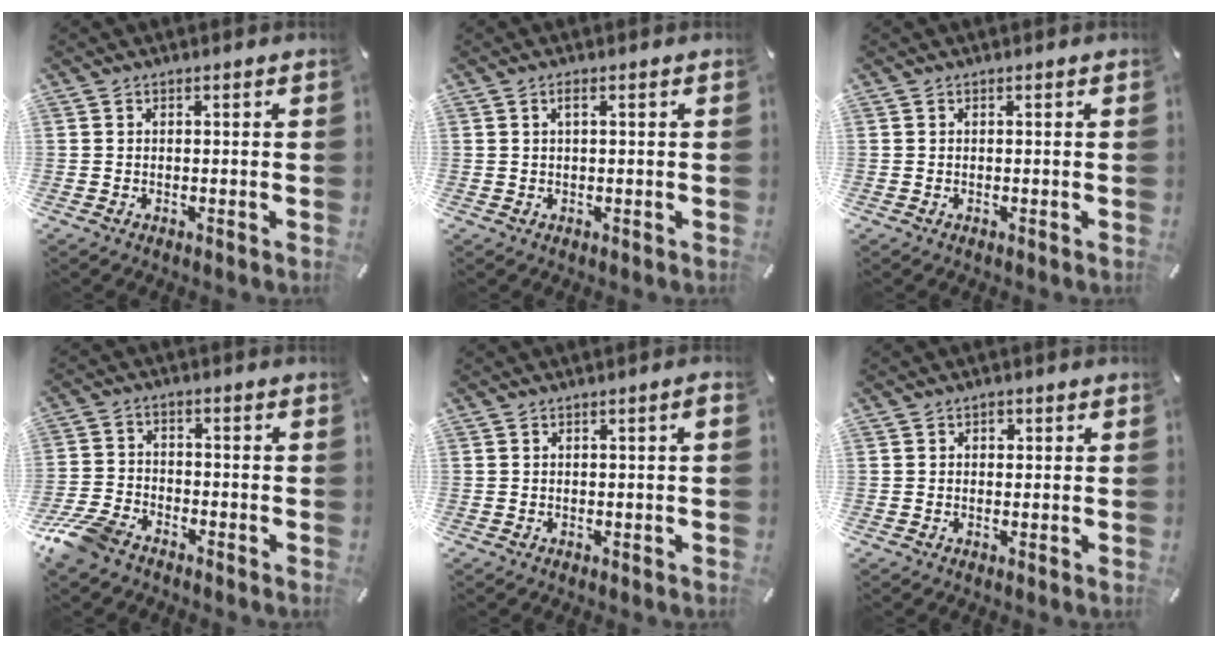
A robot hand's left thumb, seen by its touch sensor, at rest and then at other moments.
{"total": 1.6, "force": [0.4, 0.3, 1.5], "torque": [-0.029, 0.002, 0.006]}
{"total": 0.0}
{"total": 8.7, "force": [-6.6, 4.2, 3.7], "torque": [-0.089, 0.025, -0.130]}
{"total": 1.2, "force": [0.0, 0.1, 1.2], "torque": [-0.019, -0.001, -0.001]}
{"total": 1.3, "force": [0.3, 1.1, 0.5], "torque": [-0.003, 0.004, 0.001]}